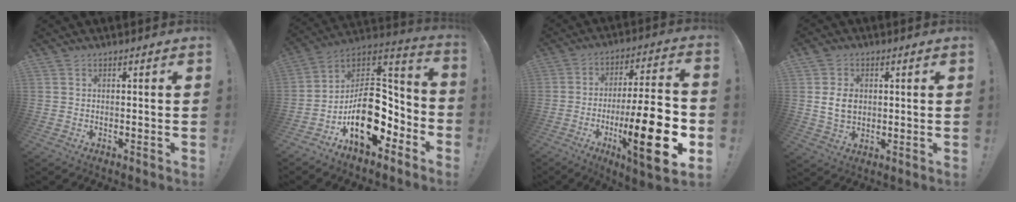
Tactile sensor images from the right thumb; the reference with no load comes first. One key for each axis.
{"total": 20.5, "fx": -5.3, "fy": 13.0, "fz": 15.0, "tx": -0.229, "ty": 0.026, "tz": -0.075}
{"total": 23.0, "fx": -6.8, "fy": 5.1, "fz": 21.4, "tx": -0.339, "ty": 0.025, "tz": -0.102}
{"total": 7.7, "fx": 0.8, "fy": 6.1, "fz": 4.6, "tx": -0.071, "ty": 0.002, "tz": 0.014}